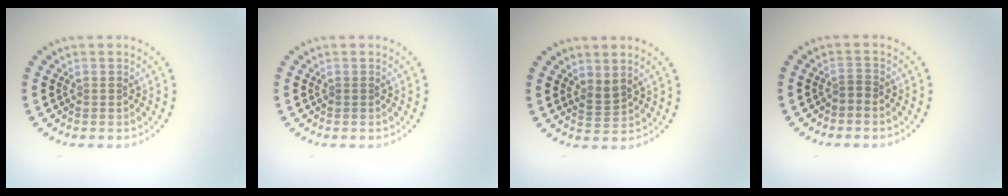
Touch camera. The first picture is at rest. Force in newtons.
{"total": 0.0}
{"total": 1.4, "press": 1.1, "slide": 0.8}
{"total": 0.8, "press": 0.4, "slide": 0.7}